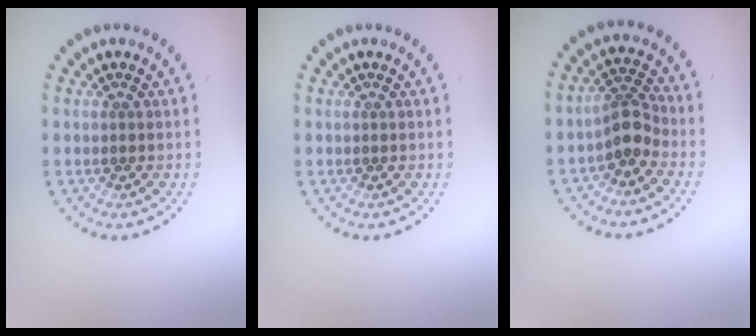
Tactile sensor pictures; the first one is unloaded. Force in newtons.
{"total": 0.0}
{"total": 2.7, "press": 2.0, "slide": 1.7}